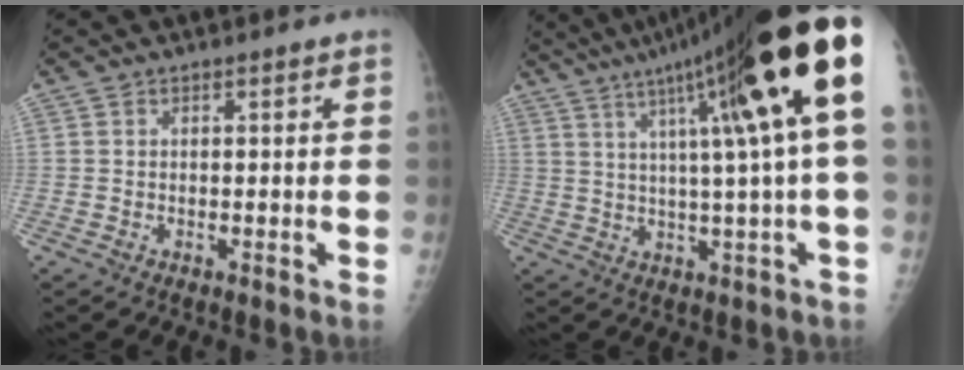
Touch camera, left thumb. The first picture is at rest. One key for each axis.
{"total": 22.5, "fx": 8.1, "fy": 1.1, "fz": 21.0, "tx": -0.311, "ty": 0.011, "tz": 0.116}